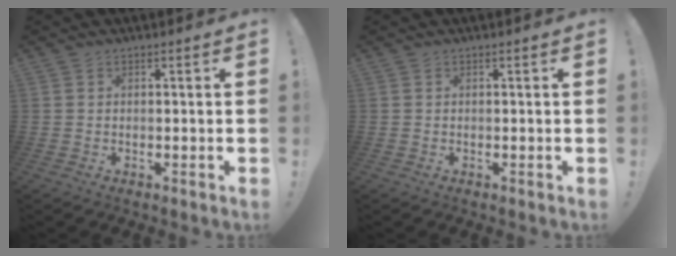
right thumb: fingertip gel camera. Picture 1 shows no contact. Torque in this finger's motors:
{"motor_torque": [-0.10, 0.10, -0.06, 0.01, 0.00]}